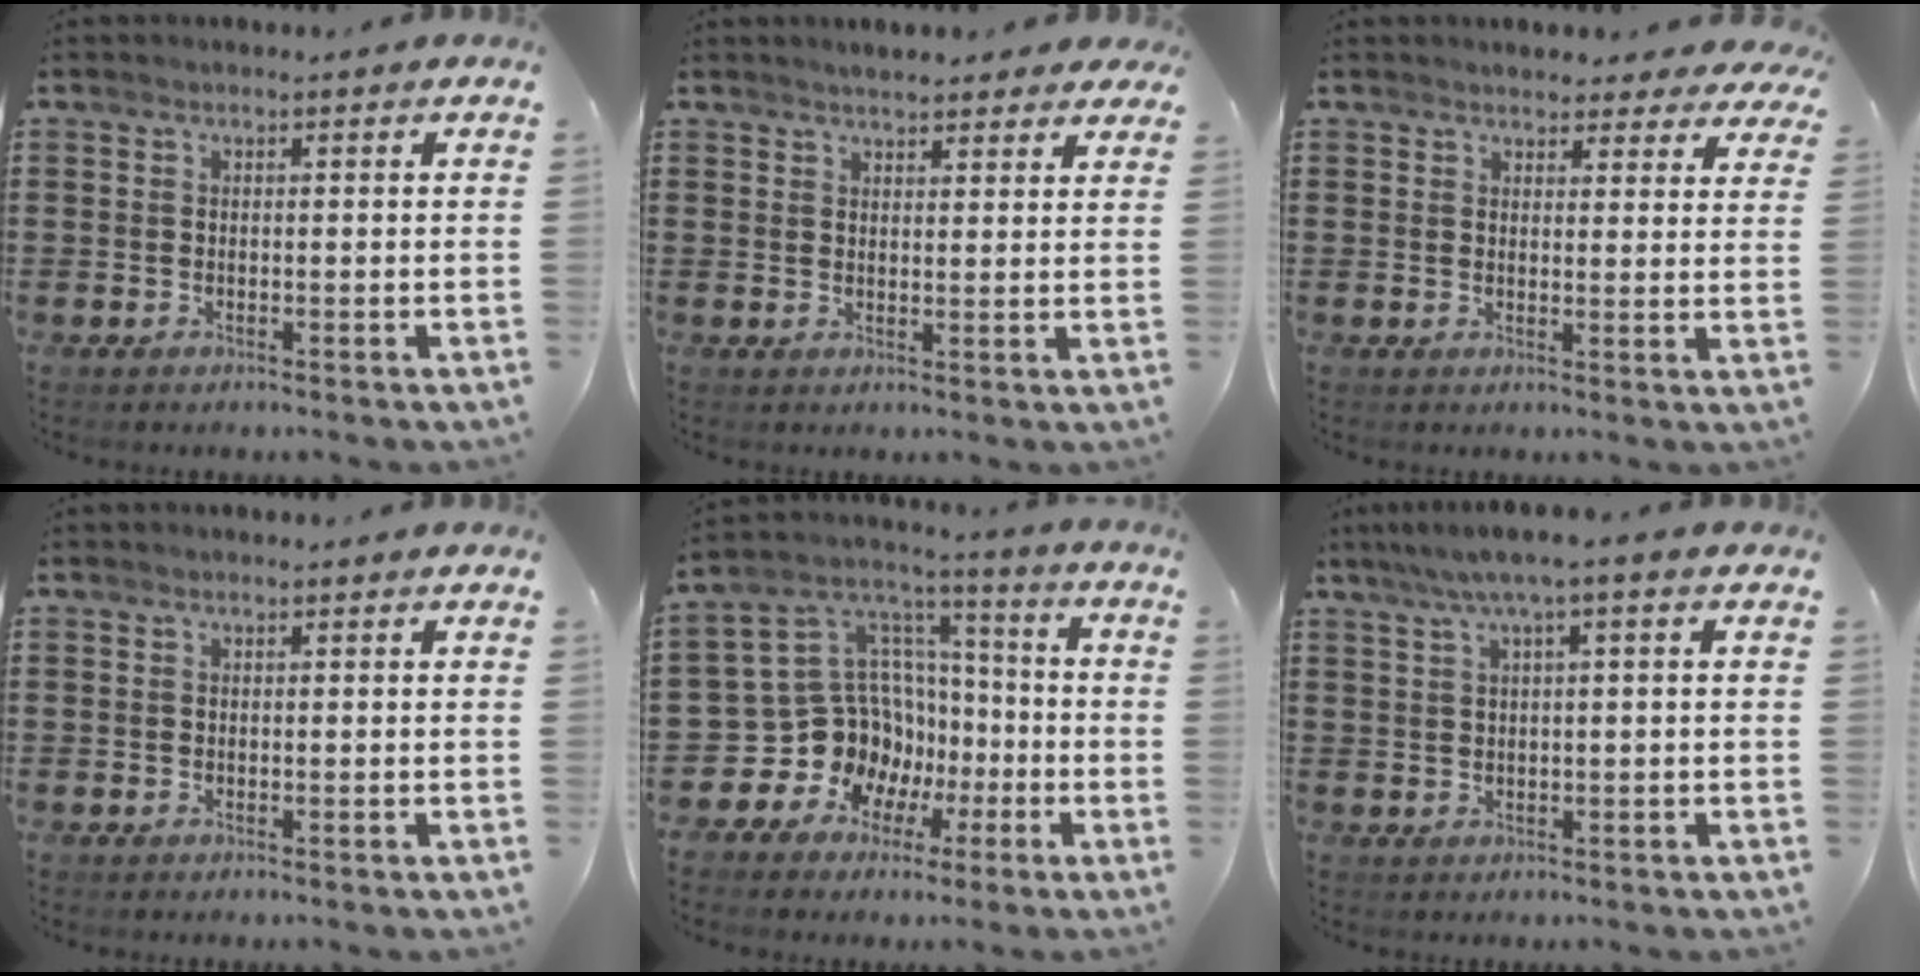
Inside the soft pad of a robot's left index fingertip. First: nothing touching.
{"total": 2.9, "force": [2.8, 0.5, 0.7], "torque": [-0.020, 0.000, 0.052]}
{"total": 3.4, "force": [3.3, 0.8, 0.6], "torque": [-0.014, -0.009, 0.058]}
{"total": 0.0}
{"total": 12.8, "force": [-3.8, 11.8, 3.1], "torque": [-0.115, -0.020, -0.051]}
{"total": 3.0, "force": [0.8, 0.0, 2.9], "torque": [-0.054, 0.000, 0.009]}